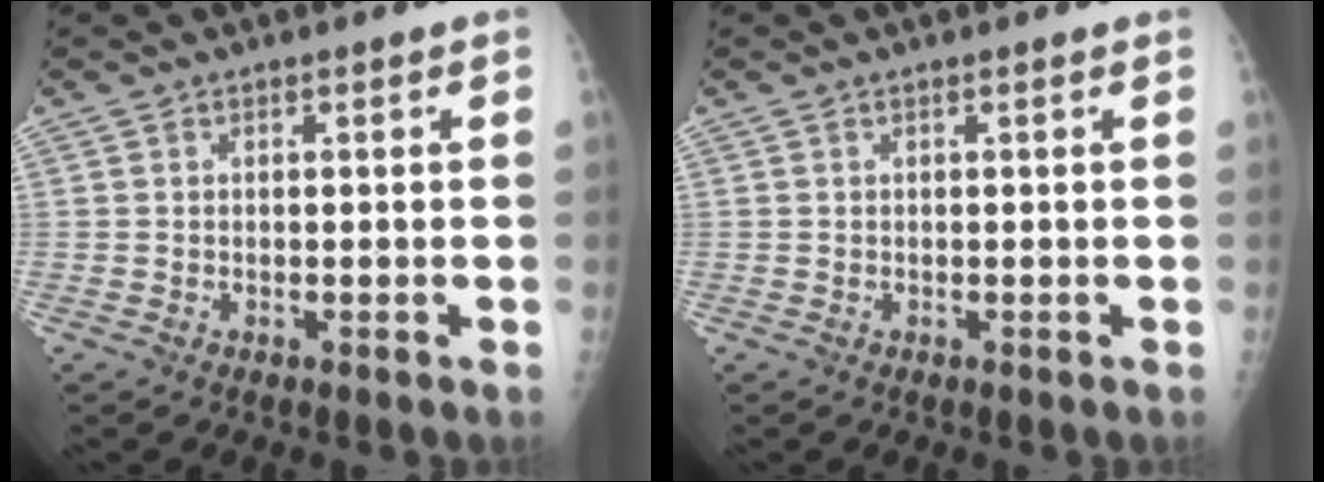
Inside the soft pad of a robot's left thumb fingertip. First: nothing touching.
{"total": 0.0}